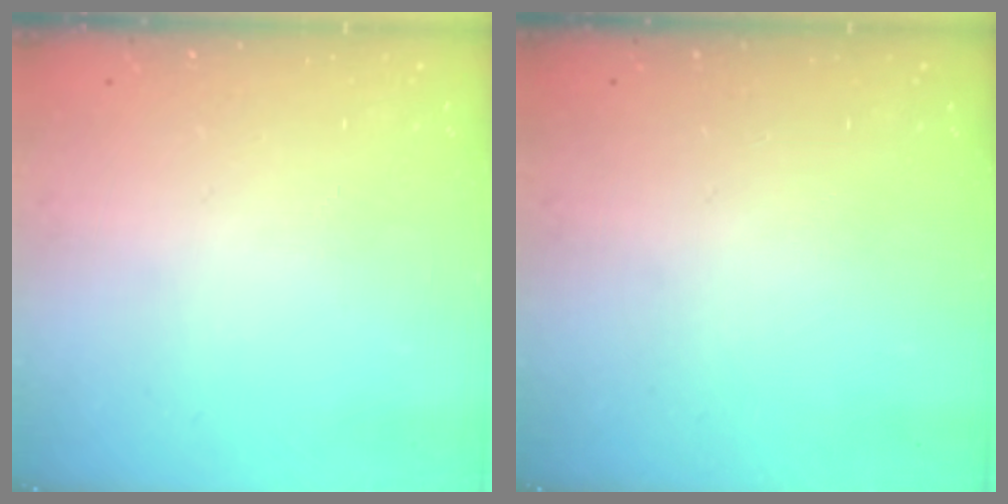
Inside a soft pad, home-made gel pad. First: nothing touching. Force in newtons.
{"total": 0.0}